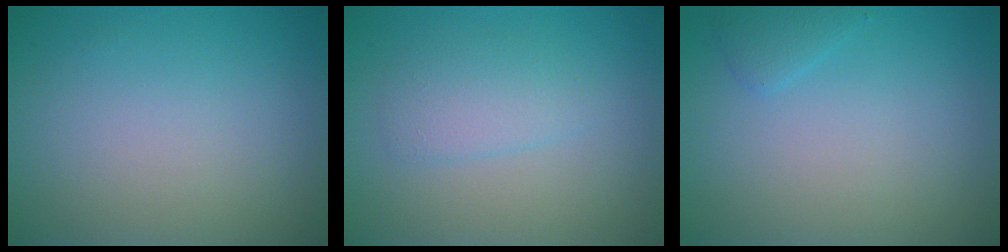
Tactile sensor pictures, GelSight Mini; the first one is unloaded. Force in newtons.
{"total": 2.1, "press": 2.1, "slide": 0.2}
{"total": 1.1, "press": 1.1, "slide": 0.1}